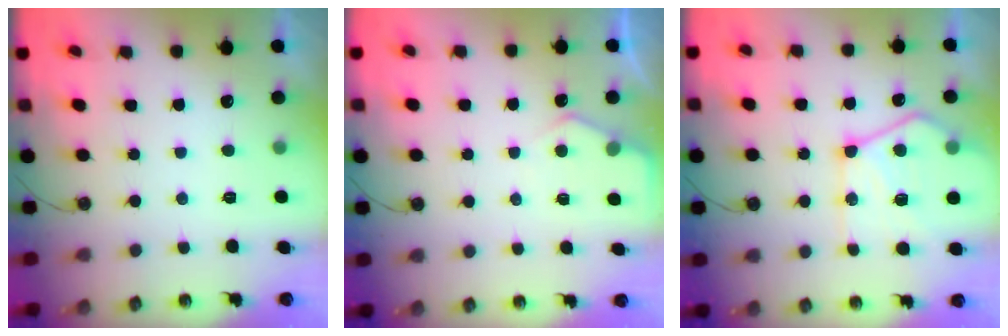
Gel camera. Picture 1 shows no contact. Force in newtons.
{"total": 4.4, "press": 4.3, "slide": 0.6}
{"total": 17.4, "press": 17.3, "slide": 1.8}